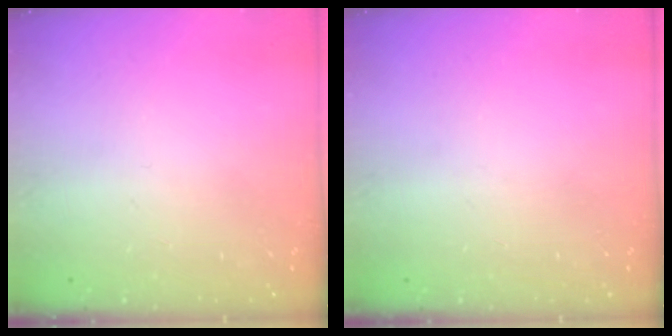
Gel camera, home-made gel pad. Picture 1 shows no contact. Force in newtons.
{"total": 0.0}